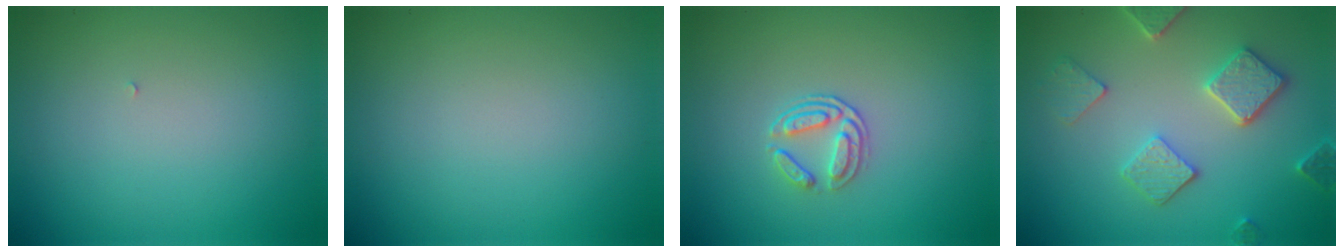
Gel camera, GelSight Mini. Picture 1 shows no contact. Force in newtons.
{"total": 0.0}
{"total": 2.0, "press": 1.4, "slide": 1.4}
{"total": 3.9, "press": 3.7, "slide": 1.3}